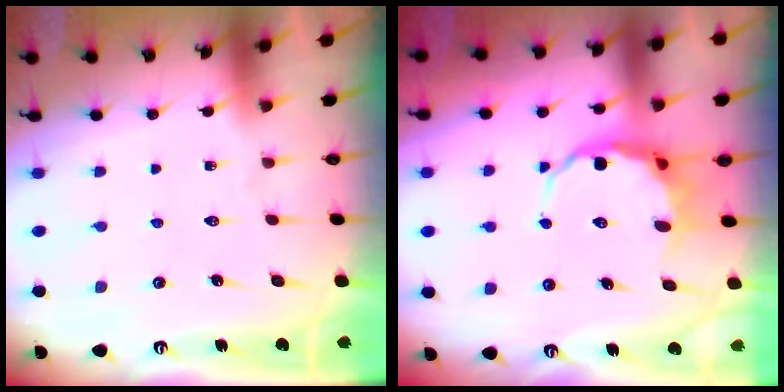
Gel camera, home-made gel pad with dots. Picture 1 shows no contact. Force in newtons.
{"total": 7.3, "press": 7.1, "slide": 1.7}